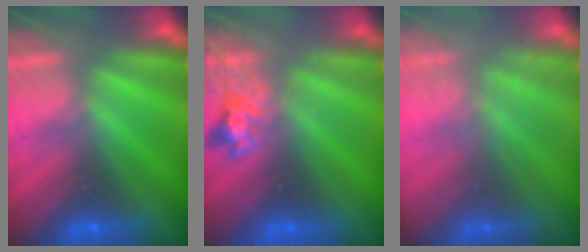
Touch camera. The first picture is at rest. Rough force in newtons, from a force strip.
{"total": 2.4}
{"total": 2.3}